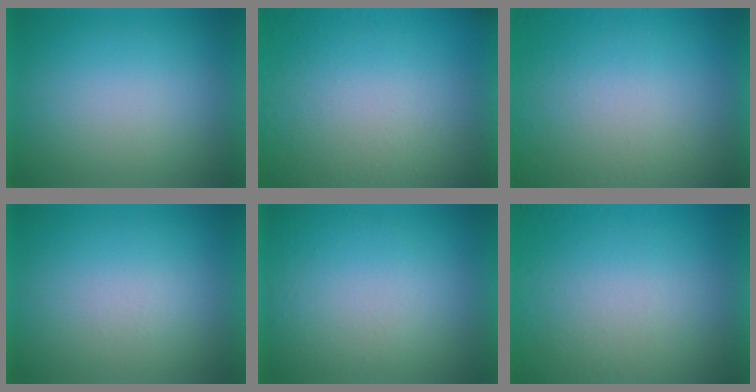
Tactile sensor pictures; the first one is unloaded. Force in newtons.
{"total": 5.0}
{"total": 1.2}
{"total": 1.4}
{"total": 1.0}
{"total": 4.7}